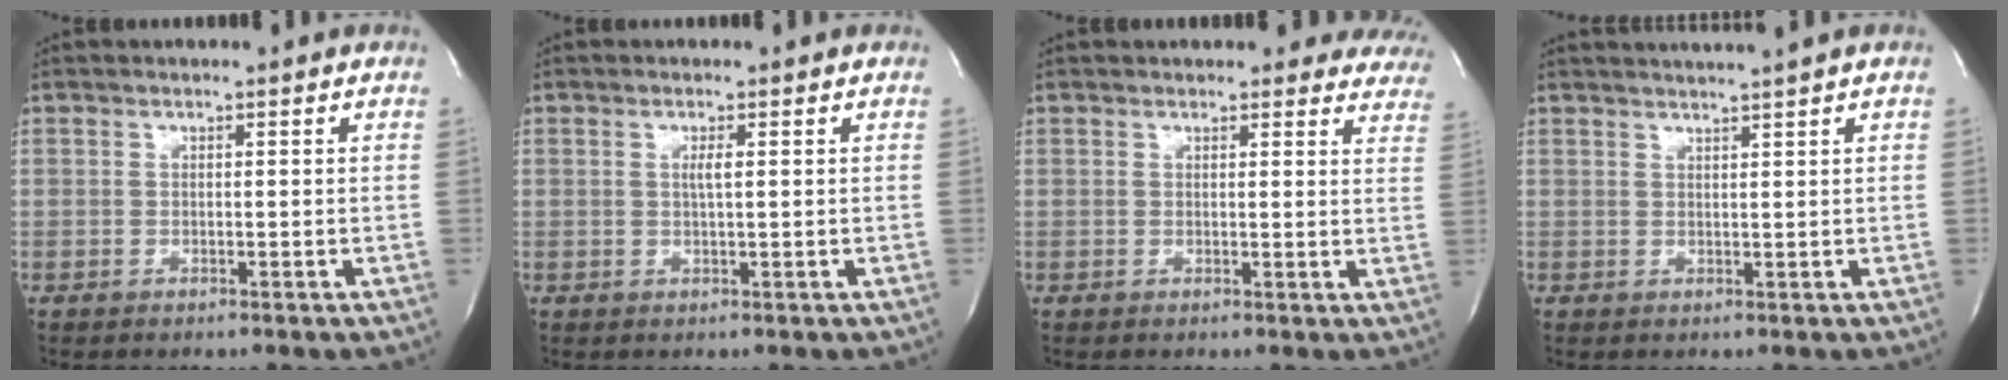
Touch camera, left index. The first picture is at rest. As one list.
[{"total": 1.4, "force": [0.3, 0.0, 1.3], "torque": [-0.029, 0.000, 0.006]}, {"total": 14.1, "force": [13.2, 4.1, 2.5], "torque": [0.005, -0.027, 0.121]}, {"total": 3.6, "force": [3.2, -1.3, 1.1], "torque": [-0.012, 0.004, 0.051]}]